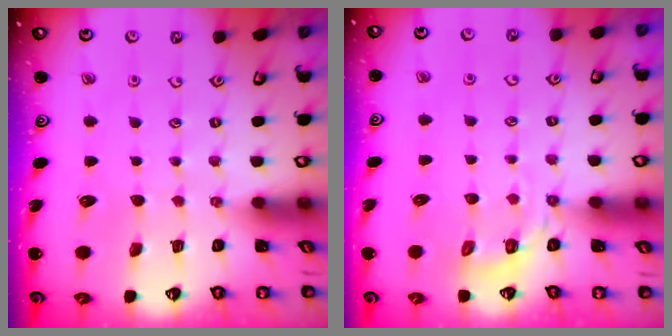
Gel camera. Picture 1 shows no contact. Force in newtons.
{"total": 3.8, "press": 3.2, "slide": 2.1}